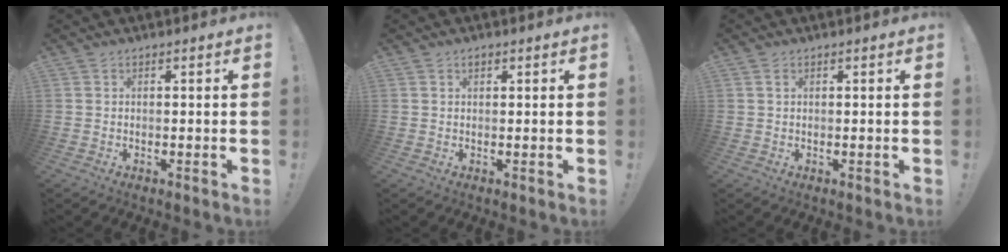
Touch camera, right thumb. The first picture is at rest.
{"total": 1.0, "force": [0.6, 0.7, 0.5], "torque": [-0.007, 0.001, 0.010]}
{"total": 1.1, "force": [0.5, 0.5, 0.8], "torque": [-0.011, -0.001, 0.007]}